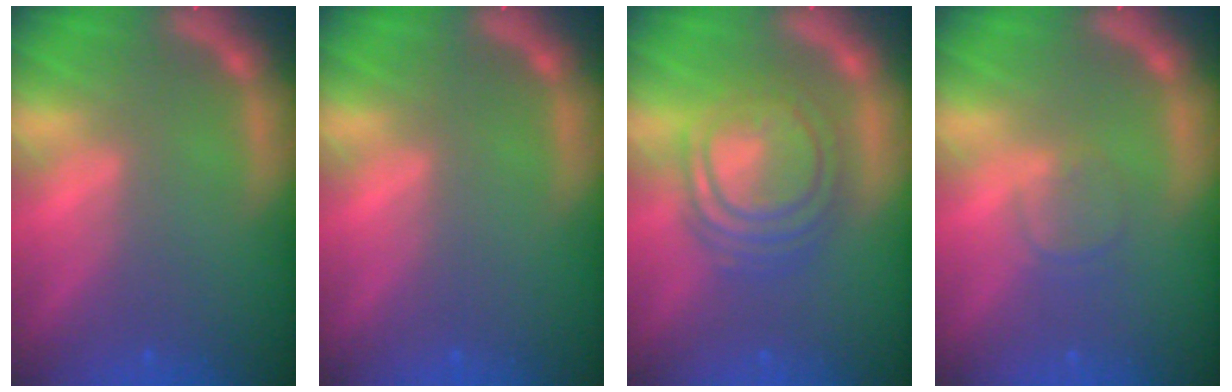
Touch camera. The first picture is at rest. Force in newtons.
{"total": 0.0}
{"total": 8.1}
{"total": 1.9}